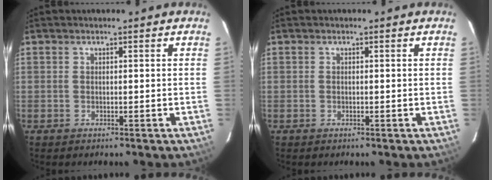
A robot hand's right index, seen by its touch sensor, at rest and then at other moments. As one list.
[{"total": 0.0}]